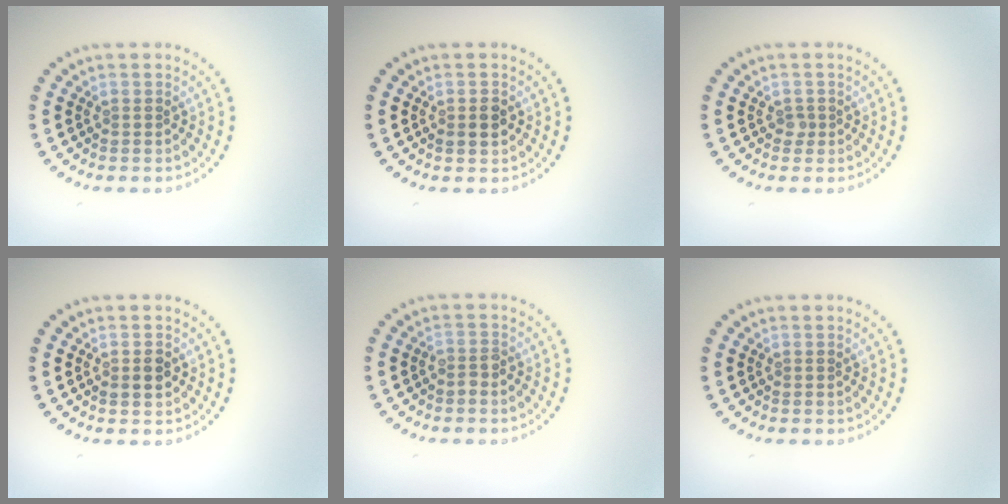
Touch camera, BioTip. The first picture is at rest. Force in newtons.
{"total": 1.2, "press": 1.2, "slide": 0.1}
{"total": 0.8, "press": 0.6, "slide": 0.6}
{"total": 1.2, "press": 1.2, "slide": 0.1}
{"total": 1.2, "press": 0.9, "slide": 0.7}
{"total": 0.0}